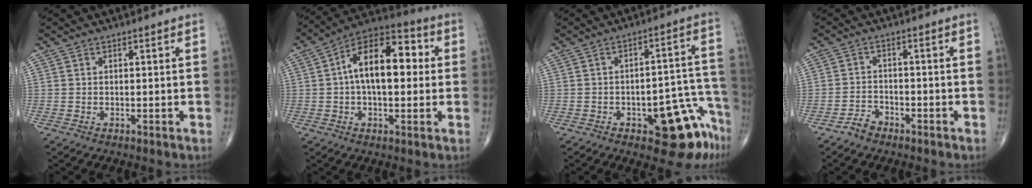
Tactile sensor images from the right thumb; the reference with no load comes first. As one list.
[{"total": 15.8, "force": [1.9, 8.4, 13.3], "torque": [-0.200, 0.036, 0.019]}, {"total": 12.4, "force": [-7.0, 5.0, 8.9], "torque": [-0.063, 0.063, -0.084]}, {"total": 2.9, "force": [-2.3, 1.6, 0.7], "torque": [-0.012, 0.014, -0.043]}]